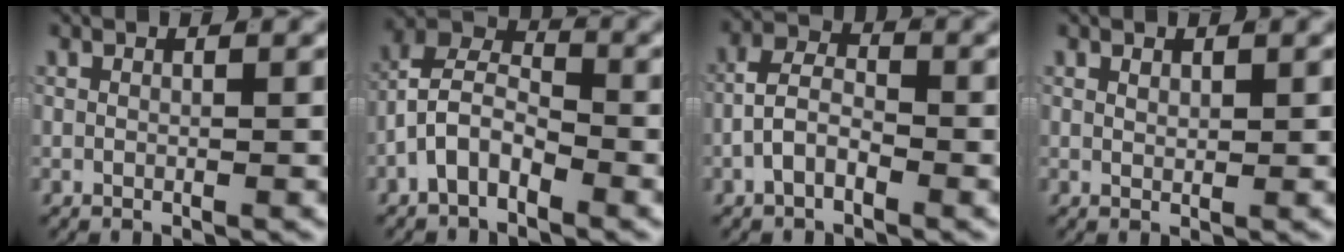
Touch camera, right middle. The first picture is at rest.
{"total": 7.0, "force": [-0.6, 5.7, 4.0], "torque": [-0.066, -0.001, -0.035]}
{"total": 3.3, "force": [-1.3, 2.1, 2.2], "torque": [-0.032, -0.005, -0.029]}
{"total": 0.6, "force": [0.5, 0.1, 0.4], "torque": [-0.007, -0.008, 0.015]}